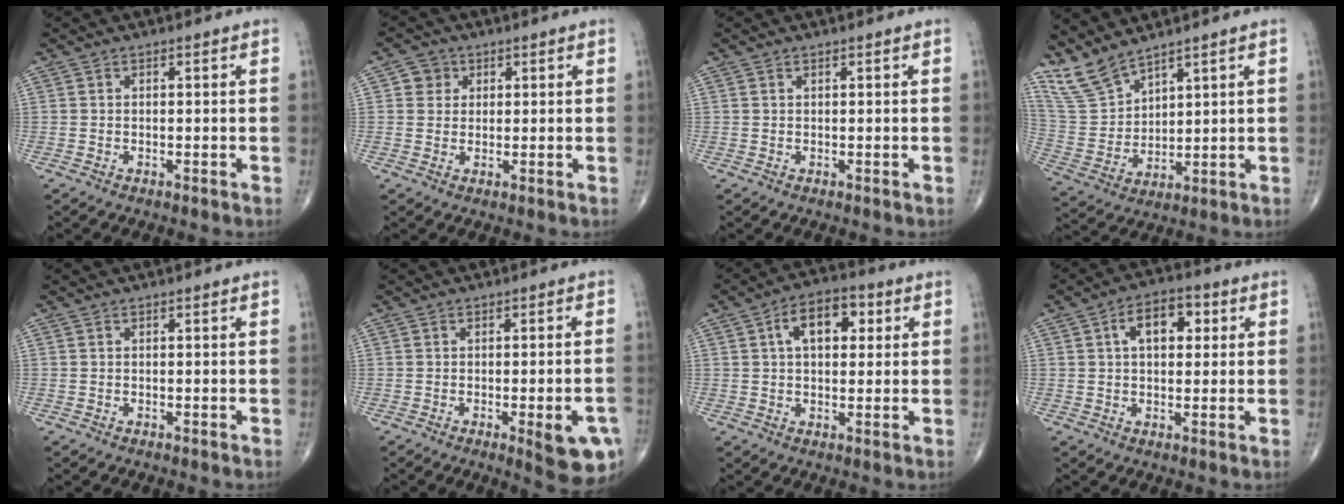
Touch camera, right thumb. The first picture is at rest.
{"total": 3.3, "force": [1.1, 3.1, 0.6], "torque": [0.011, -0.001, 0.011]}
{"total": 0.0}
{"total": 8.6, "force": [7.7, 2.5, 3.0], "torque": [-0.065, -0.040, 0.178]}
{"total": 0.0}
{"total": 9.6, "force": [-3.4, 2.6, 8.6], "torque": [-0.090, 0.000, -0.035]}
{"total": 9.4, "force": [2.7, 5.5, 7.1], "torque": [-0.090, 0.013, 0.035]}
{"total": 8.9, "force": [2.5, 5.3, 6.8], "torque": [-0.084, 0.012, 0.032]}